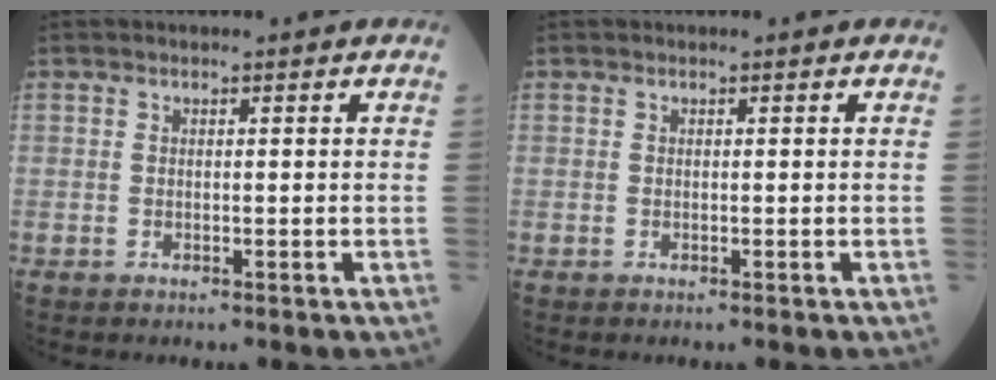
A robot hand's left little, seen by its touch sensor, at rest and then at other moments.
{"total": 0.0}